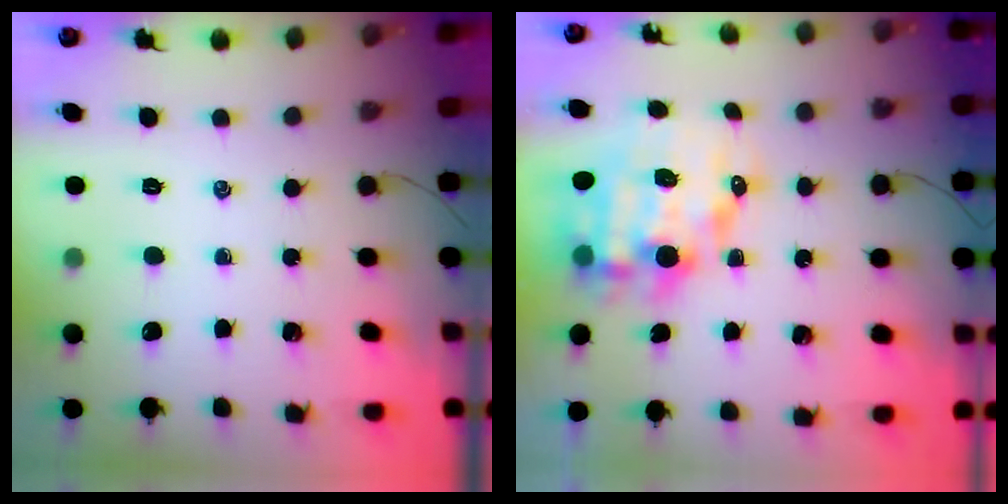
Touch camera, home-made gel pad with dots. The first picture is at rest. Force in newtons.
{"total": 14.3, "press": 13.9, "slide": 3.2}